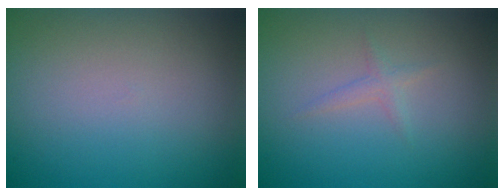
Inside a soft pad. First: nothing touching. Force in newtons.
{"total": 0.5, "press": 0.5, "slide": 0.0}